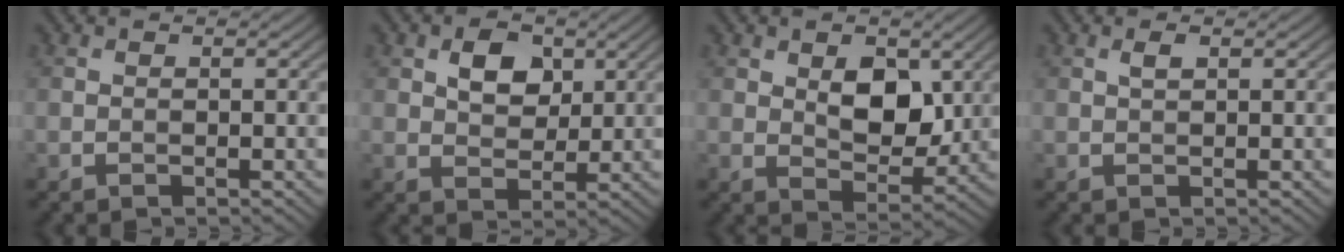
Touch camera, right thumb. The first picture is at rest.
{"total": 5.3, "force": [2.1, 3.6, 3.3], "torque": [-0.059, 0.000, 0.032]}
{"total": 6.6, "force": [1.9, 3.9, 4.9], "torque": [-0.079, -0.007, 0.032]}
{"total": 1.2, "force": [0.6, 0.4, 1.0], "torque": [-0.022, 0.000, 0.013]}